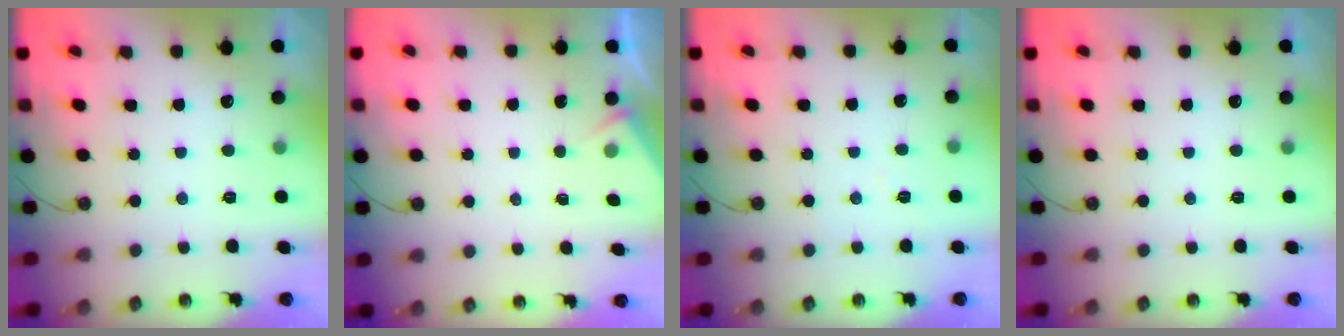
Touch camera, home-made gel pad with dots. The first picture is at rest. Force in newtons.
{"total": 2.9, "press": 2.9, "slide": 0.4}
{"total": 3.2, "press": 3.1, "slide": 0.3}
{"total": 0.0}